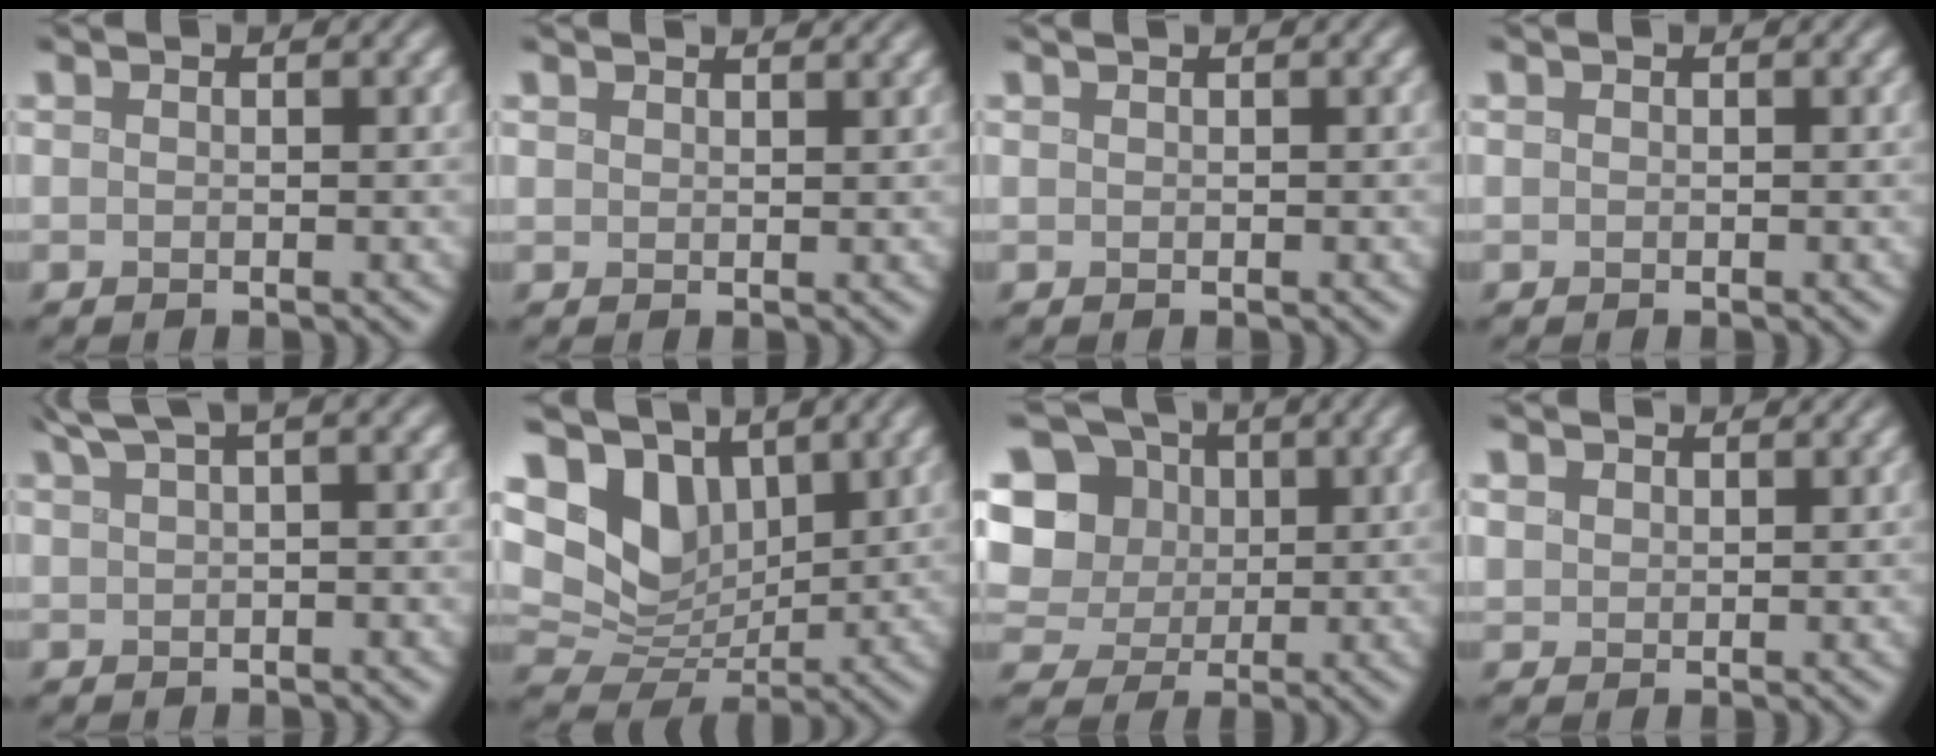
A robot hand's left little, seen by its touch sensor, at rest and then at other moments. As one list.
[{"total": 1.7, "force": [1.6, 0.3, 0.4], "torque": [-0.011, 0.001, 0.023]}, {"total": 0.6, "force": [0.5, 0.1, 0.3], "torque": [-0.007, 0.006, 0.008]}, {"total": 0.0}, {"total": 4.5, "force": [2.5, 1.3, 3.5], "torque": [-0.053, 0.020, 0.037]}, {"total": 8.5, "force": [4.0, 5.9, 4.7], "torque": [-0.110, -0.003, 0.069]}, {"total": 11.5, "force": [3.5, 9.9, 4.9], "torque": [-0.117, 0.023, 0.056]}, {"total": 2.5, "force": [2.2, 1.1, 0.6], "torque": [-0.023, 0.005, 0.041]}]